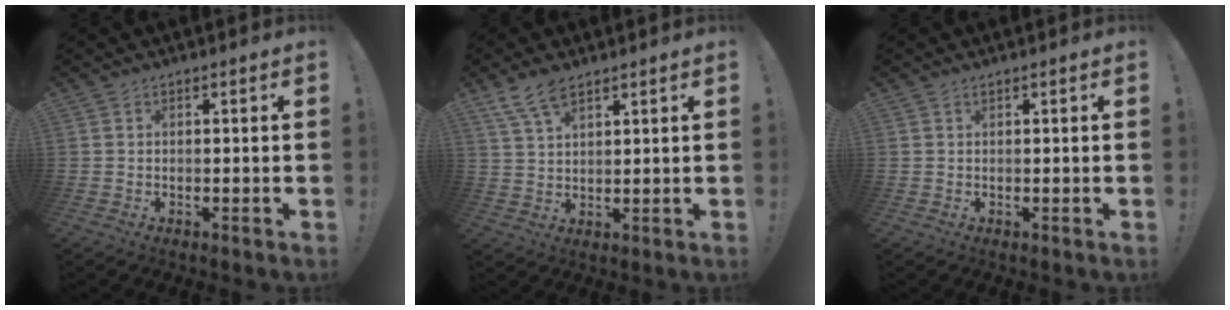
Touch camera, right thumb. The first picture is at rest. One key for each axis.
{"total": 7.0, "fx": 4.9, "fy": 2.9, "fz": 4.0, "tx": -0.072, "ty": -0.019, "tz": 0.093}
{"total": 0.0}